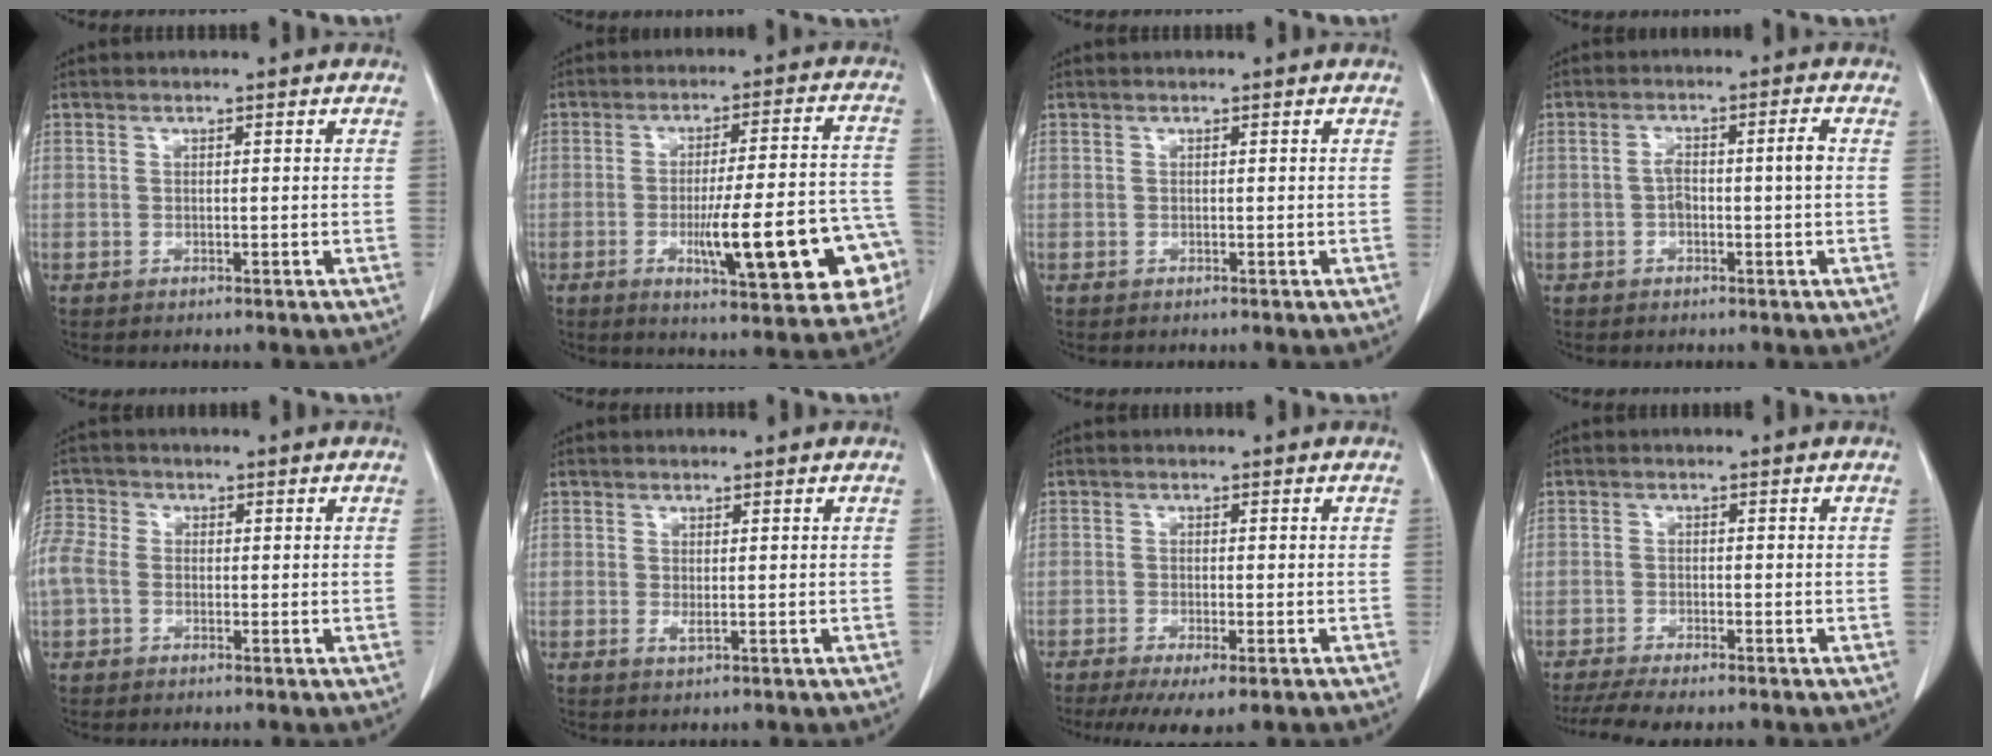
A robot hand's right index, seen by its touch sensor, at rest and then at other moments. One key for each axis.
{"total": 17.5, "fx": -5.6, "fy": 2.8, "fz": 16.3, "tx": -0.163, "ty": 0.023, "tz": -0.063}
{"total": 0.0}
{"total": 4.3, "fx": -0.4, "fy": 0.6, "fz": 4.3, "tx": -0.083, "ty": 0.016, "tz": -0.006}
{"total": 6.6, "fx": -0.4, "fy": 5.2, "fz": 4.1, "tx": -0.120, "ty": 0.024, "tz": -0.009}
{"total": 0.8, "fx": 0.0, "fy": 0.1, "fz": 0.8, "tx": -0.021, "ty": -0.006, "tz": 0.003}
{"total": 7.5, "fx": -5.4, "fy": 1.3, "fz": 5.0, "tx": -0.070, "ty": -0.020, "tz": -0.081}
{"total": 6.9, "fx": -5.6, "fy": 0.8, "fz": 3.8, "tx": -0.063, "ty": -0.016, "tz": -0.091}